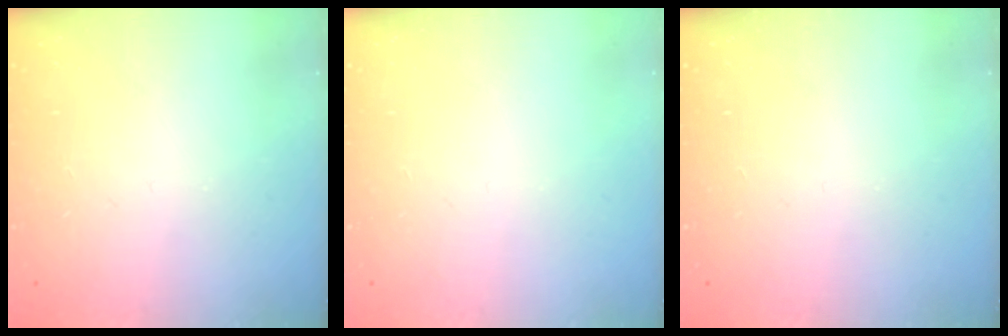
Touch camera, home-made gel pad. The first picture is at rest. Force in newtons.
{"total": 0.0}
{"total": 0.0}